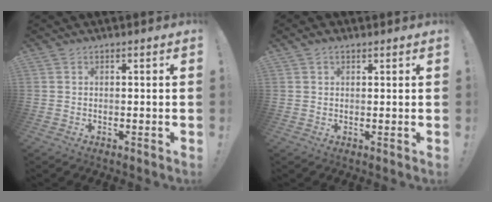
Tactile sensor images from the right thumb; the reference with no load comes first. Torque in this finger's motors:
{"motor_torque": [-0.17, 2.05, 0.82, 0.77, 0.06]}